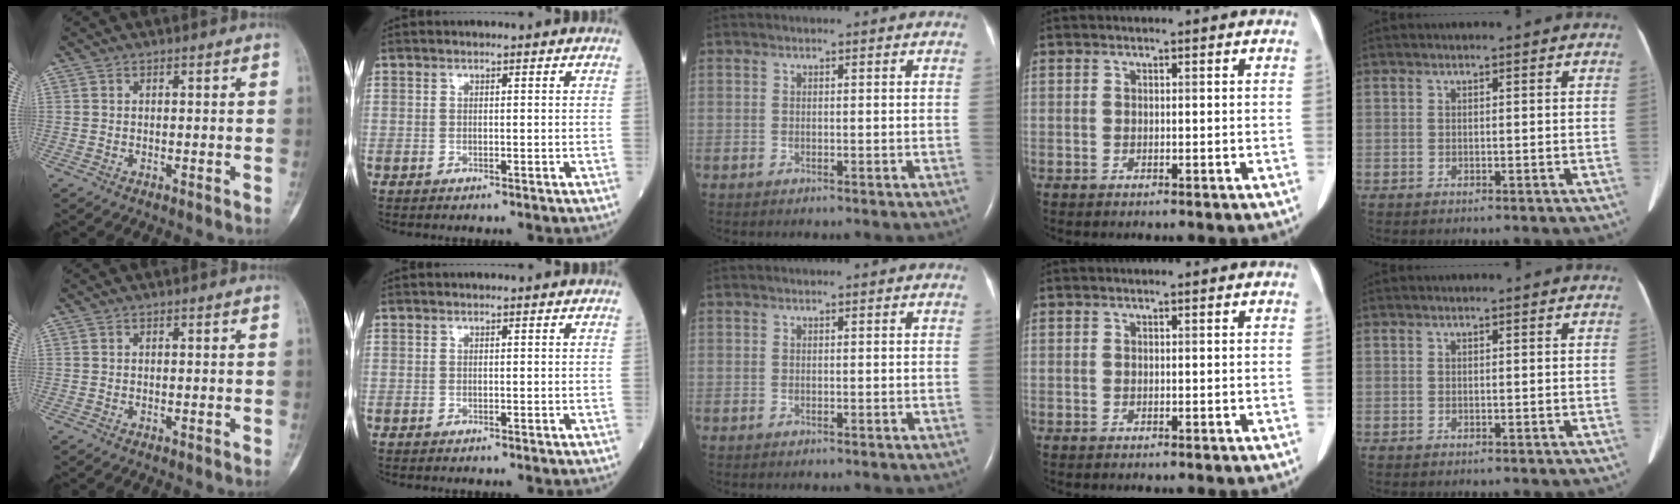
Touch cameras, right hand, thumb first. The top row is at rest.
{}